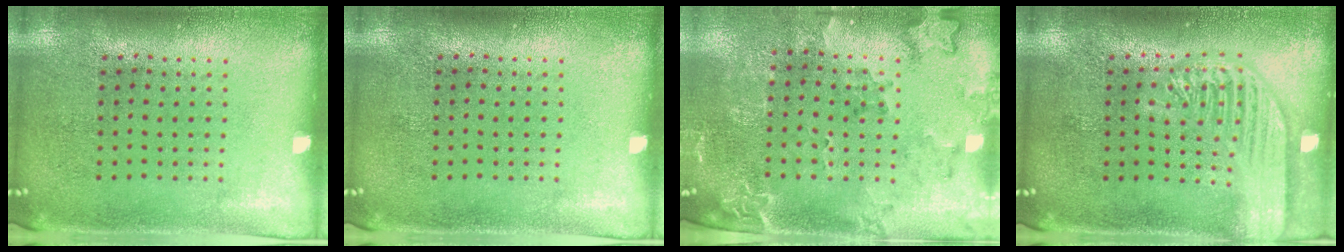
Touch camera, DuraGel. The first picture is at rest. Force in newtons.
{"total": 0.0}
{"total": 1.9, "press": 1.7, "slide": 1.0}
{"total": 2.5, "press": 2.5, "slide": 0.2}